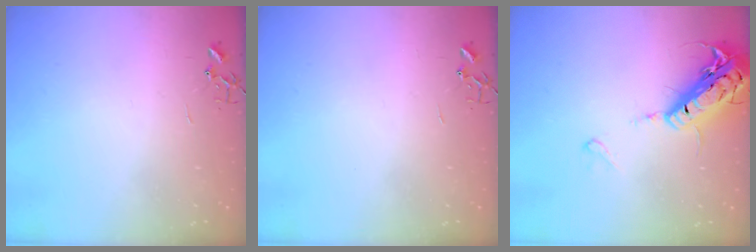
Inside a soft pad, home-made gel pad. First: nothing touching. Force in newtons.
{"total": 0.0}
{"total": 20.3, "press": 19.9, "slide": 3.9}